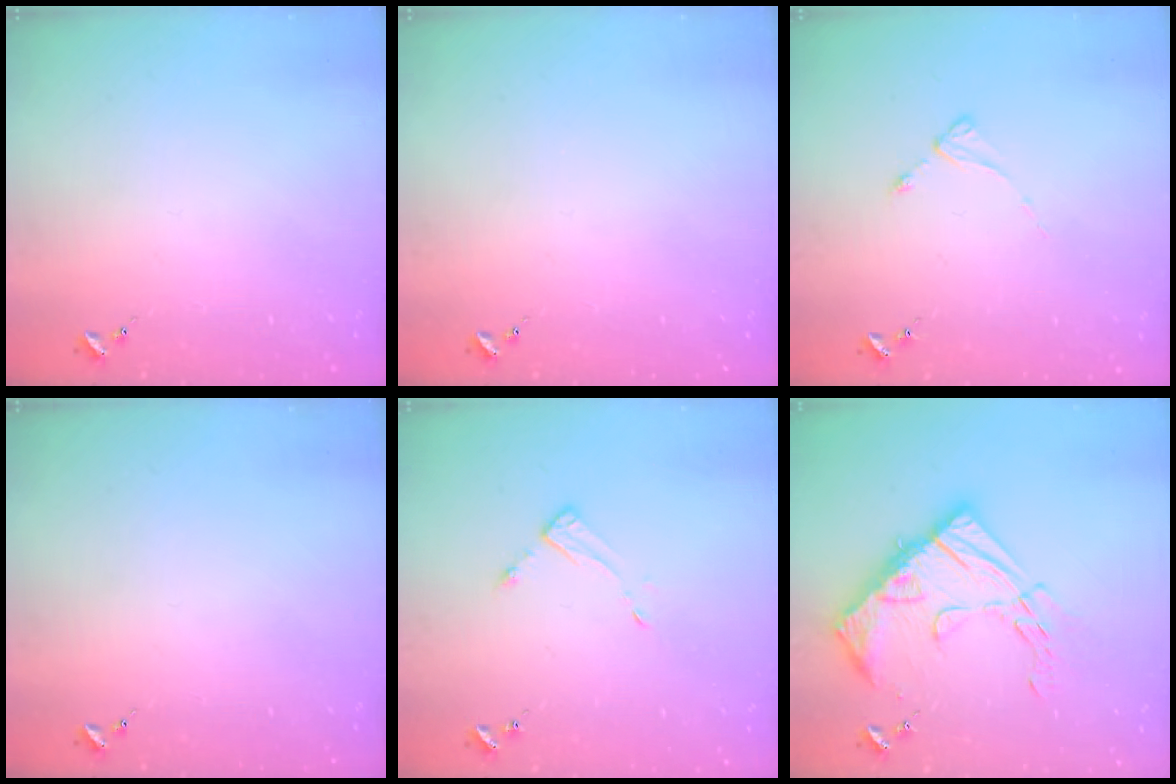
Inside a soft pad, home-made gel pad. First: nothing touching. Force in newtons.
{"total": 0.0}
{"total": 2.5, "press": 2.5, "slide": 0.3}
{"total": 0.0}
{"total": 3.1, "press": 3.1, "slide": 0.3}
{"total": 18.8, "press": 18.7, "slide": 1.2}